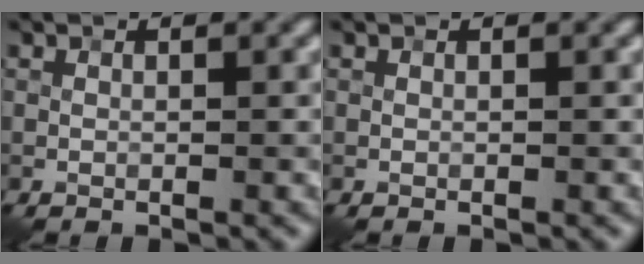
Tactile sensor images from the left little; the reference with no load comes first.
{"total": 0.0}